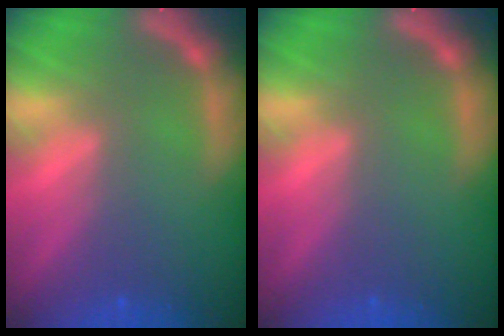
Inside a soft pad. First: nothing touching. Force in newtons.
{"total": 0.0}